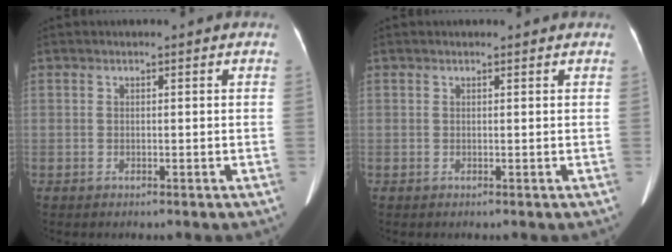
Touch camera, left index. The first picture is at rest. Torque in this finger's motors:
{"motor_torque": [-1.82, -0.29, -0.51, -0.21]}